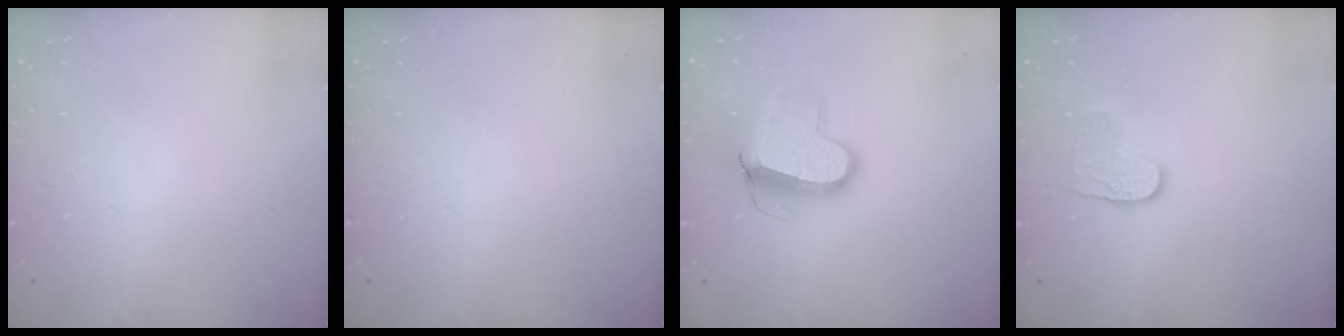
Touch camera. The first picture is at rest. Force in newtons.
{"total": 0.0}
{"total": 10.7, "press": 10.6, "slide": 1.3}
{"total": 6.6, "press": 6.6, "slide": 0.3}